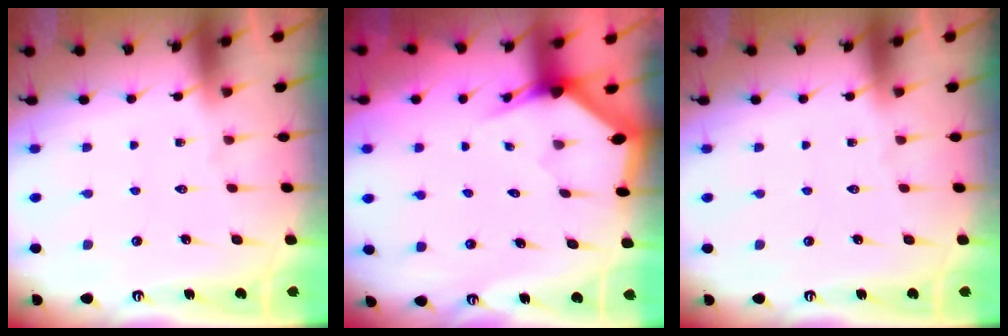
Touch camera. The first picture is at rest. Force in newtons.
{"total": 2.9, "press": 2.9, "slide": 0.2}
{"total": 0.0}